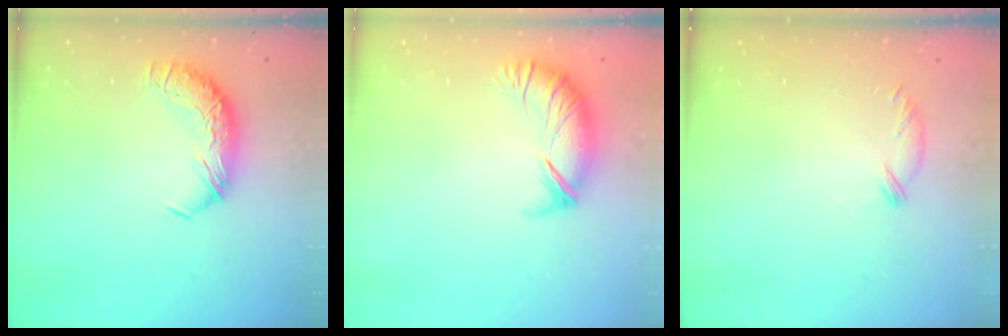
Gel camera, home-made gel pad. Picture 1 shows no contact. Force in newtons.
{"total": 3.8, "press": 3.2, "slide": 2.1}
{"total": 5.3, "press": 5.2, "slide": 0.8}